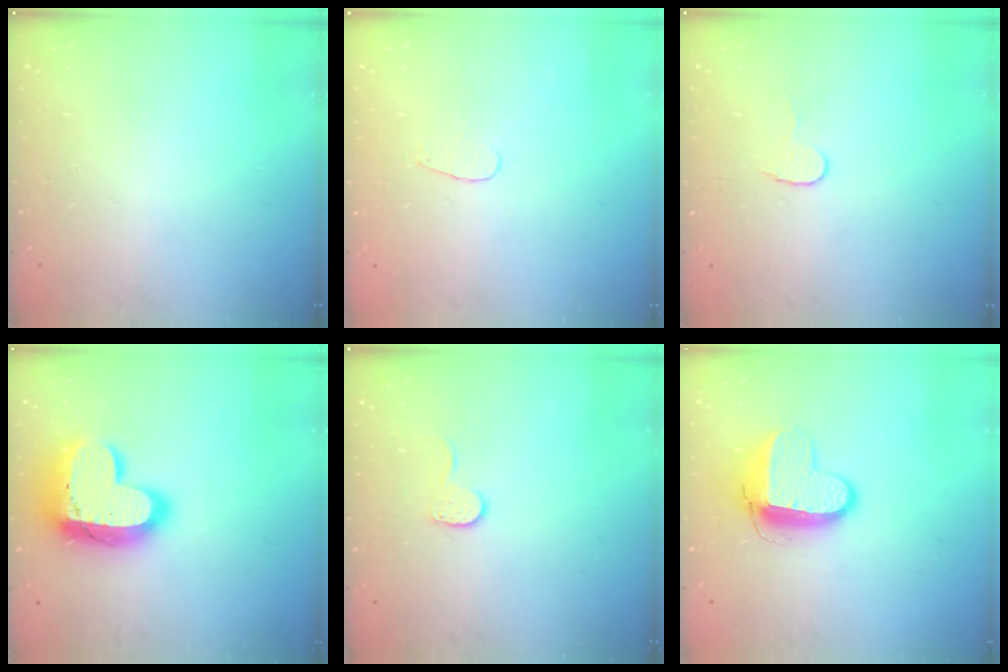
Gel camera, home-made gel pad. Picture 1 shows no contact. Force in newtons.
{"total": 3.2, "press": 3.2, "slide": 0.3}
{"total": 5.0, "press": 5.0, "slide": 0.4}
{"total": 19.8, "press": 19.7, "slide": 1.5}
{"total": 6.8, "press": 6.7, "slide": 0.6}
{"total": 10.3, "press": 10.2, "slide": 1.0}